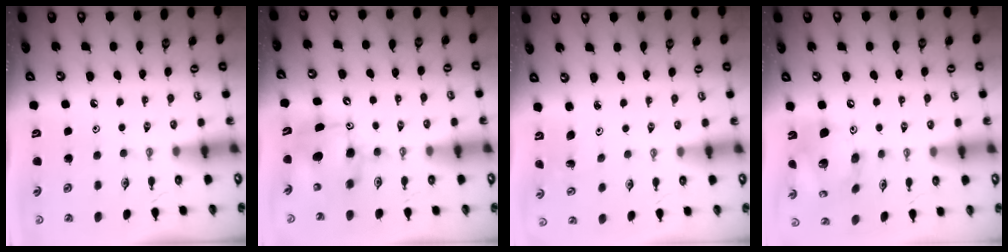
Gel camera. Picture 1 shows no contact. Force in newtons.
{"total": 8.7, "press": 8.6, "slide": 1.7}
{"total": 2.3, "press": 2.3, "slide": 0.3}
{"total": 16.0, "press": 15.7, "slide": 3.0}